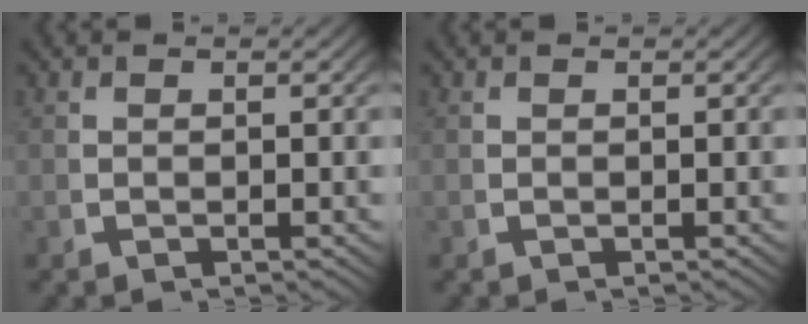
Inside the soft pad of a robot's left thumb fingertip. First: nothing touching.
{"total": 0.0}